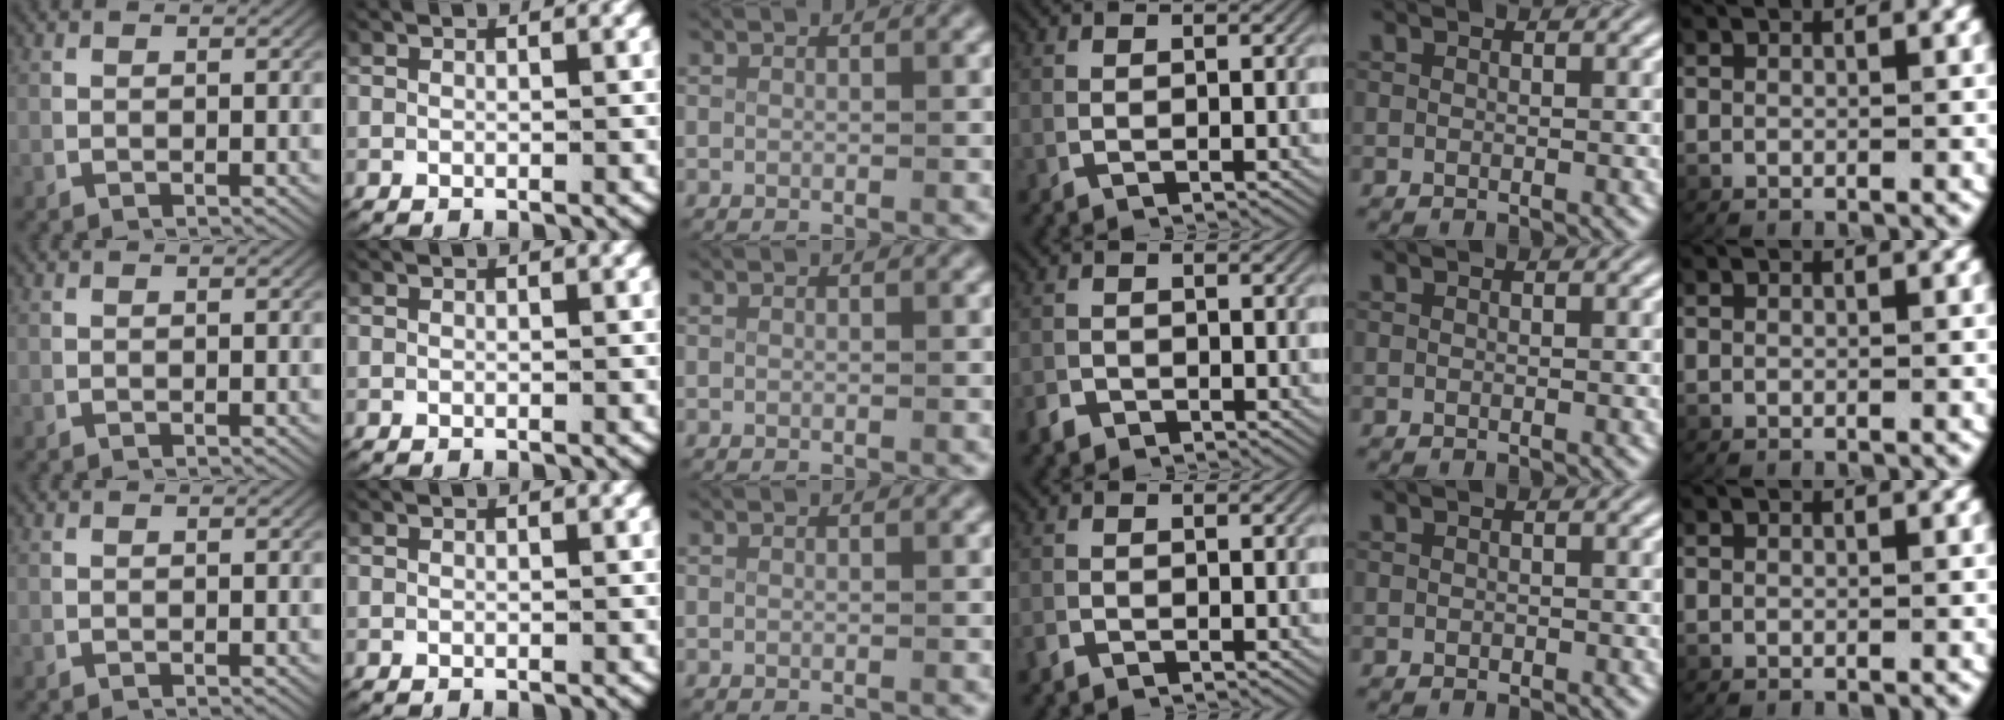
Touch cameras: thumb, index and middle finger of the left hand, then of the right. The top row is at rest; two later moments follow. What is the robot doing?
{"motion": "lift_and_place", "object": "paper"}